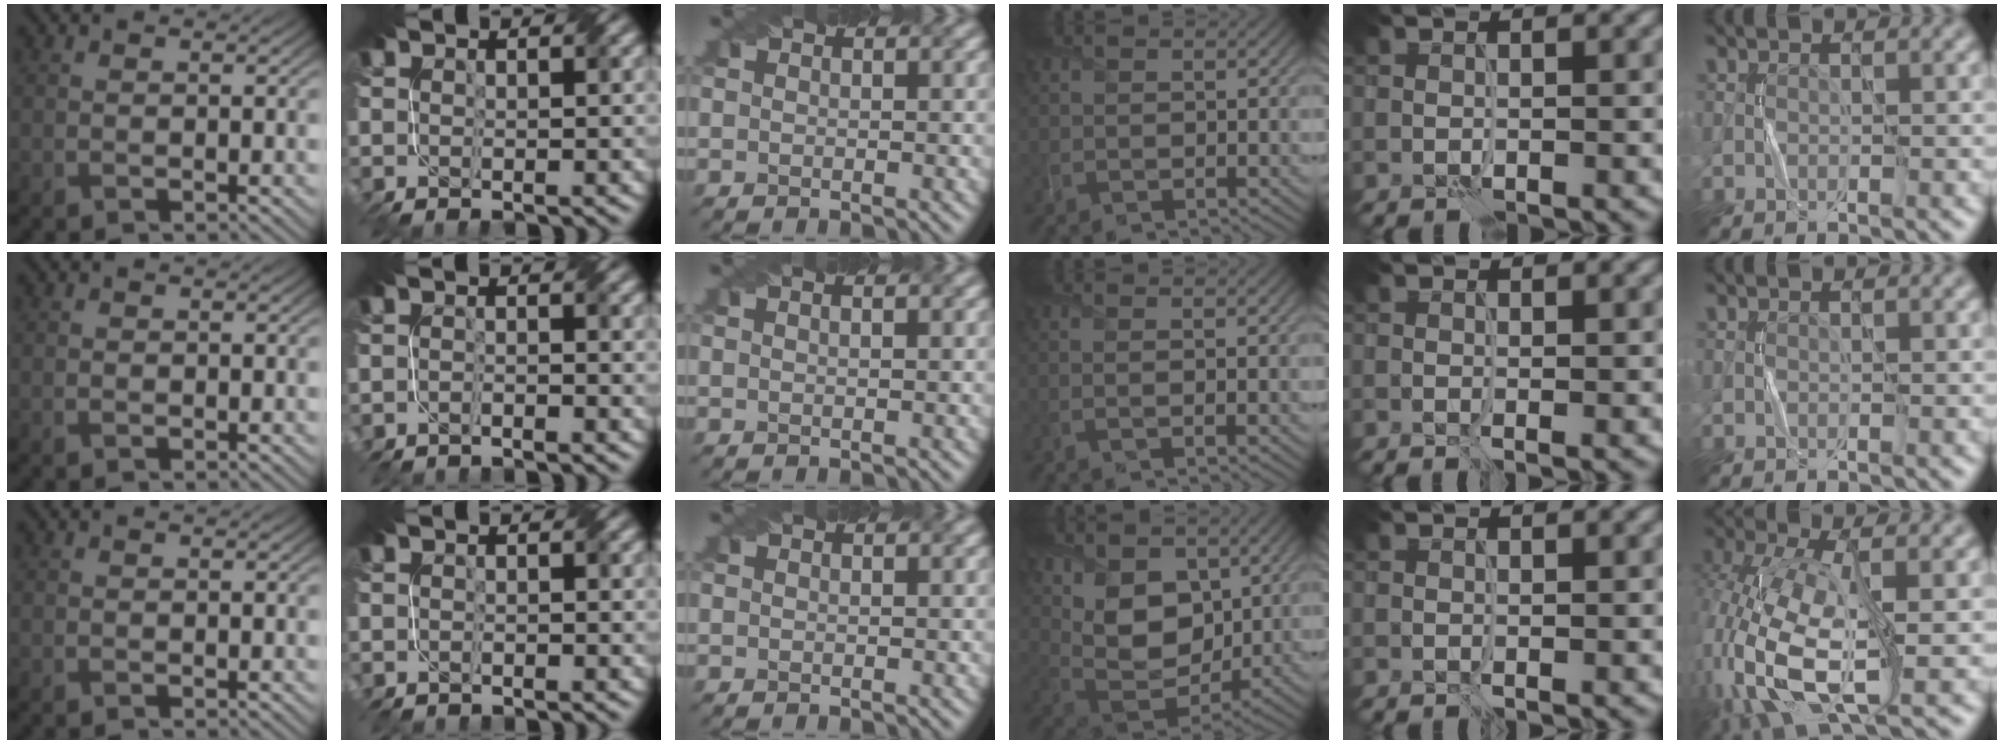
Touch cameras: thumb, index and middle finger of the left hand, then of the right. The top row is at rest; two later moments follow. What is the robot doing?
{"motion": "fold", "object": "netting"}